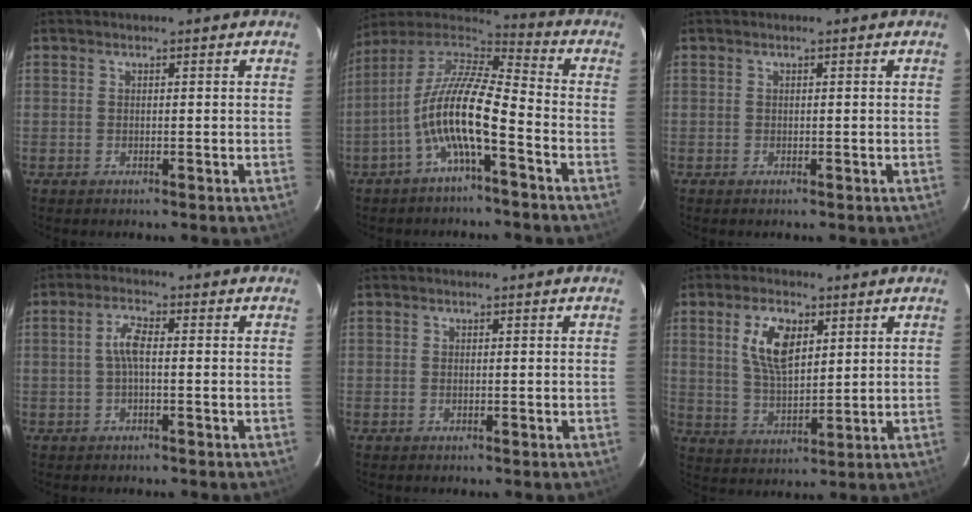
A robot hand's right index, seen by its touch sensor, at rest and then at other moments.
{"total": 13.4, "force": [-5.2, 2.7, 12.1], "torque": [-0.231, 0.001, -0.102]}
{"total": 0.0}
{"total": 3.5, "force": [-0.1, 1.0, 3.4], "torque": [-0.069, 0.008, -0.002]}
{"total": 0.0}
{"total": 9.1, "force": [3.6, 4.4, 7.1], "torque": [-0.137, 0.007, 0.074]}